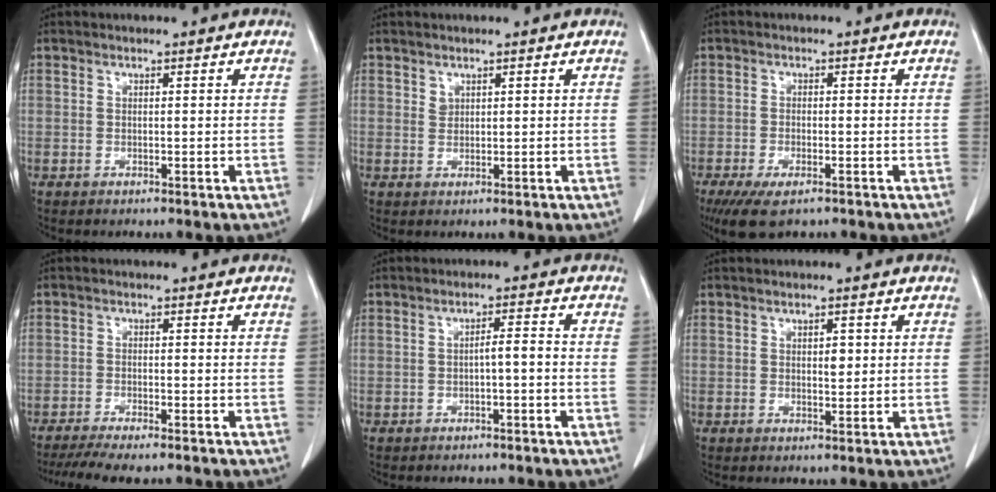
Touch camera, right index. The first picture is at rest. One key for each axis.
{"total": 1.0, "fx": 0.8, "fy": 0.6, "fz": 0.2, "tx": 0.000, "ty": -0.002, "tz": 0.015}
{"total": 6.1, "fx": -4.1, "fy": 1.9, "fz": 4.1, "tx": -0.072, "ty": -0.014, "tz": -0.066}
{"total": 7.9, "fx": -6.5, "fy": 0.8, "fz": 4.3, "tx": -0.064, "ty": -0.013, "tz": -0.103}
{"total": 2.3, "fx": -0.6, "fy": 0.3, "fz": 2.2, "tx": -0.034, "ty": 0.004, "tz": -0.011}
{"total": 2.0, "fx": 0.5, "fy": 0.8, "fz": 1.7, "tx": -0.029, "ty": -0.003, "tz": 0.010}